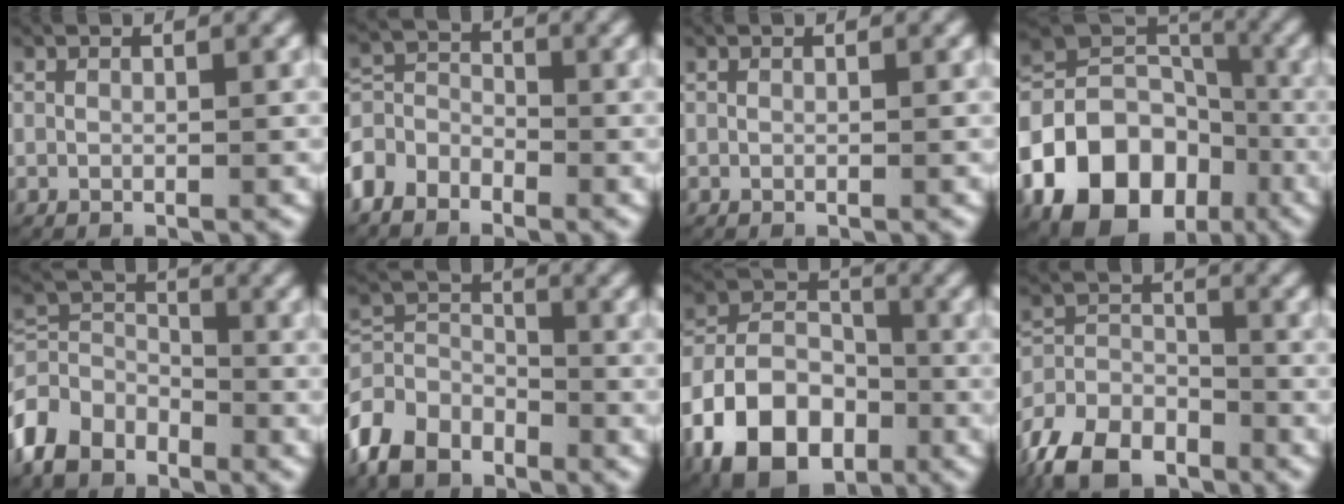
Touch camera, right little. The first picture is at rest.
{"total": 5.4, "force": [-2.0, 4.7, 1.7], "torque": [-0.054, -0.018, -0.038]}
{"total": 0.0}
{"total": 17.0, "force": [-3.9, 13.7, 9.2], "torque": [-0.191, -0.050, -0.051]}
{"total": 7.0, "force": [-1.5, 6.0, 3.1], "torque": [-0.074, -0.025, -0.025]}
{"total": 6.7, "force": [-2.1, 5.6, 2.9], "torque": [-0.071, -0.026, -0.034]}
{"total": 12.8, "force": [-3.0, 10.3, 7.0], "torque": [-0.159, -0.029, -0.053]}
{"total": 8.0, "force": [-4.3, 5.7, 3.5], "torque": [-0.085, -0.027, -0.070]}